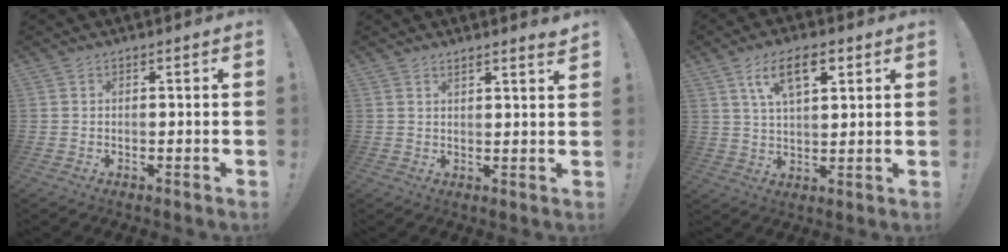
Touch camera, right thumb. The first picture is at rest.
{"total": 2.6, "force": [2.2, -0.2, 1.3], "torque": [-0.021, -0.016, 0.036]}
{"total": 10.8, "force": [5.2, 4.8, 8.1], "torque": [-0.139, 0.000, 0.092]}